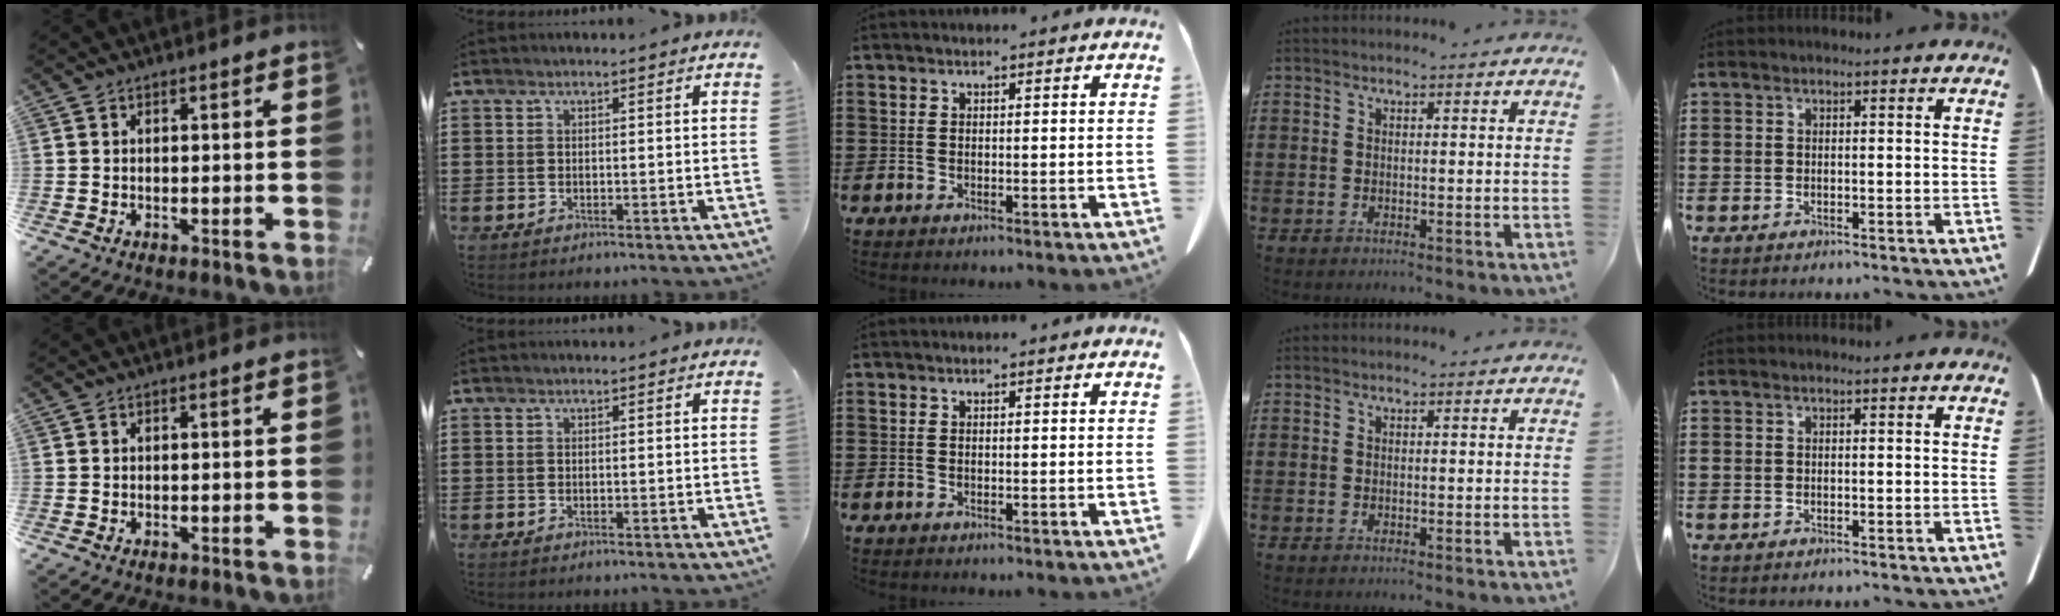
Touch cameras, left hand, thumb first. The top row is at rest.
{}